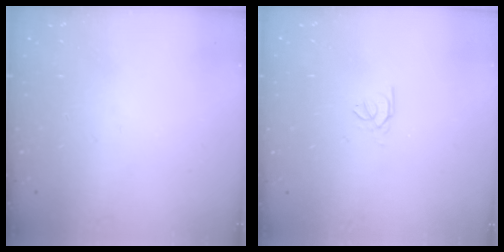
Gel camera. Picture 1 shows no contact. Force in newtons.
{"total": 0.9, "press": 0.8, "slide": 0.4}